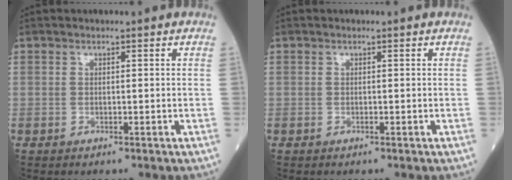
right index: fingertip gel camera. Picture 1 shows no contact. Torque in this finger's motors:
{"motor_torque": [0.00, 0.00, 0.00, 0.02]}